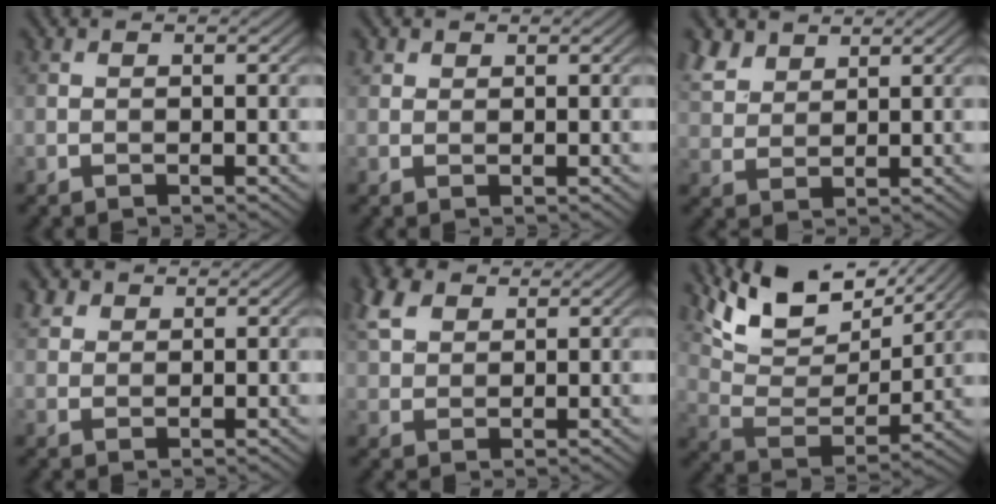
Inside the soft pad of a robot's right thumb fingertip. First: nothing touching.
{"total": 1.3, "force": [0.9, 0.9, 0.2], "torque": [-0.003, 0.002, 0.019]}
{"total": 4.9, "force": [3.5, 2.7, 2.1], "torque": [-0.060, 0.006, 0.078]}
{"total": 2.3, "force": [1.5, 1.6, 0.8], "torque": [-0.021, 0.007, 0.031]}
{"total": 5.2, "force": [2.7, 3.3, 2.9], "torque": [-0.082, 0.014, 0.055]}
{"total": 12.9, "force": [9.5, 4.9, 7.1], "torque": [-0.167, -0.003, 0.163]}